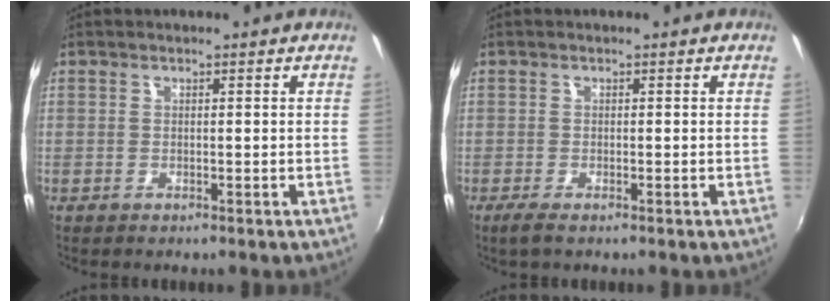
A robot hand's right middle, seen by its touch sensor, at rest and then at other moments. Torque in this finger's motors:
{"motor_torque": [0.44, -0.25, 0.03, 0.01]}